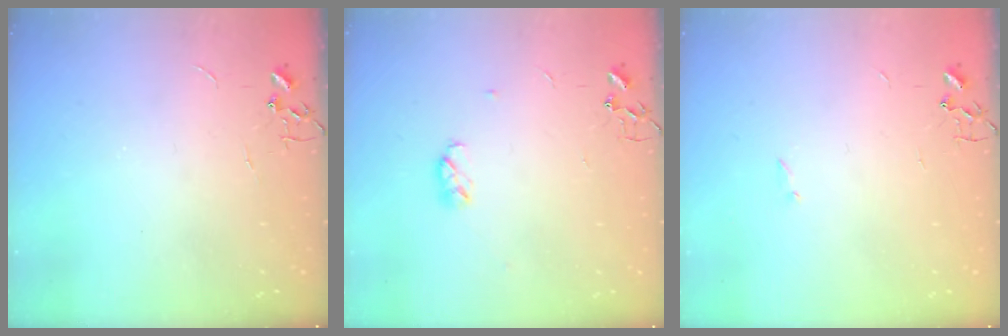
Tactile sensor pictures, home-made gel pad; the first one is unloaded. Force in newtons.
{"total": 5.2, "press": 5.1, "slide": 0.7}
{"total": 0.8, "press": 0.8, "slide": 0.2}